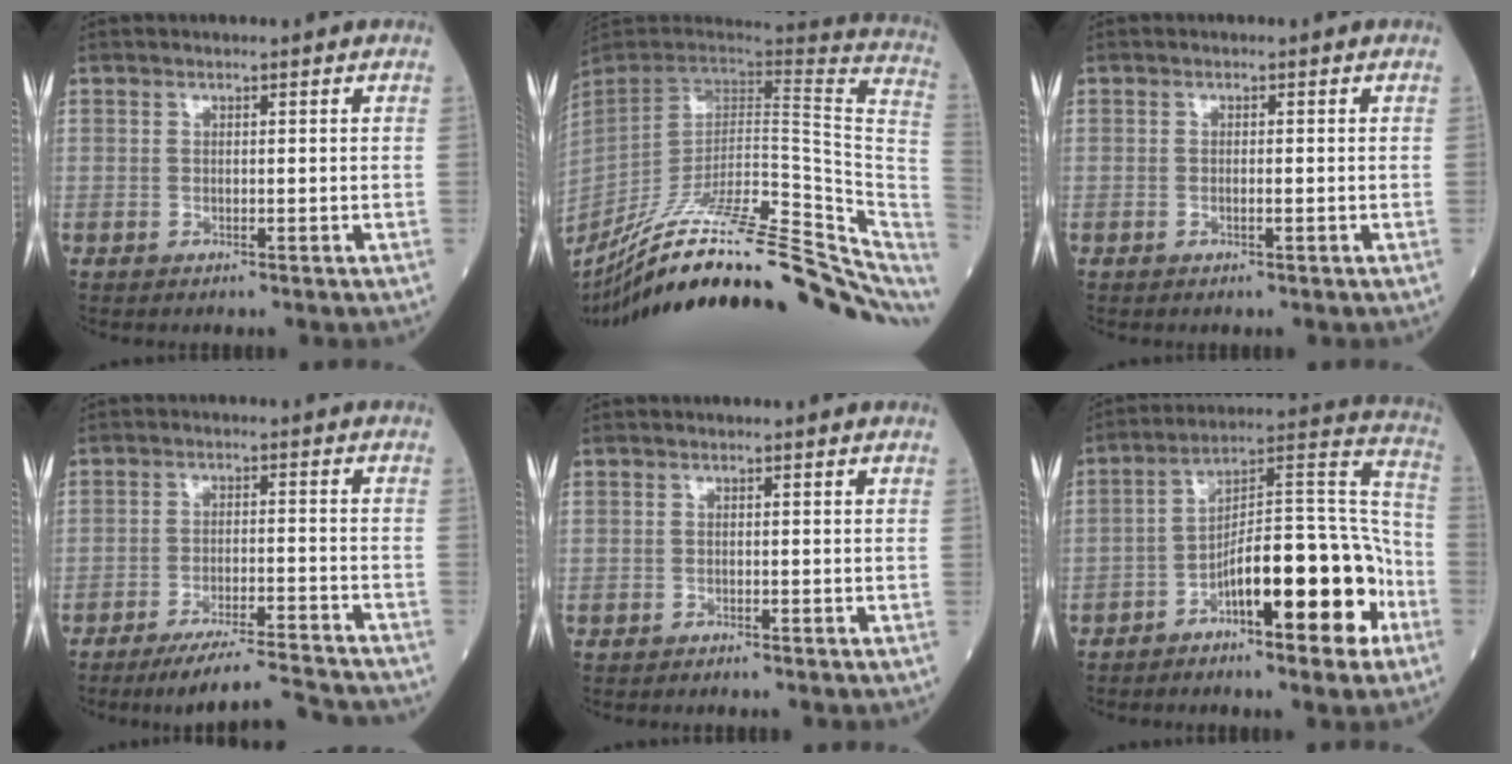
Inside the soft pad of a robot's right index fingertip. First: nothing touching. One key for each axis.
{"total": 35.7, "fx": -25.6, "fy": 7.2, "fz": 23.7, "tx": -0.288, "ty": -0.034, "tz": -0.374}
{"total": 0.7, "fx": -0.2, "fy": 0.1, "fz": 0.7, "tx": -0.014, "ty": -0.001, "tz": -0.003}
{"total": 12.3, "fx": -11.7, "fy": -0.1, "fz": 3.8, "tx": -0.052, "ty": -0.003, "tz": -0.174}
{"total": 0.8, "fx": -0.8, "fy": 0.1, "fz": 0.1, "tx": -0.005, "ty": 0.000, "tz": -0.014}
{"total": 17.0, "fx": -7.5, "fy": 4.2, "fz": 14.7, "tx": -0.223, "ty": 0.038, "tz": -0.111}